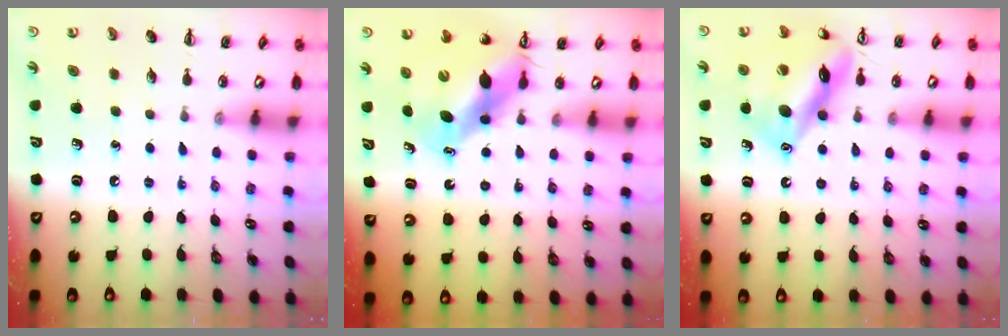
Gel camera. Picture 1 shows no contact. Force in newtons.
{"total": 9.7, "press": 9.3, "slide": 2.9}
{"total": 15.5, "press": 15.3, "slide": 1.8}